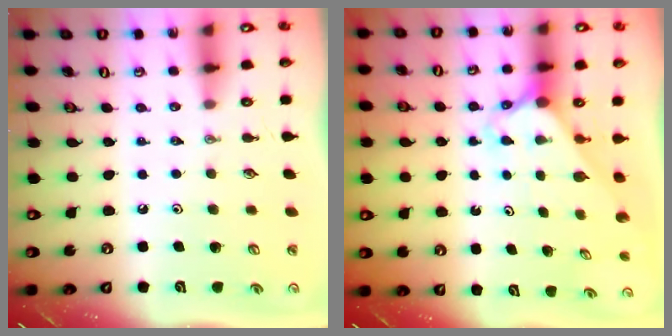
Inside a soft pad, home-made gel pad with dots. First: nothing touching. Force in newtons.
{"total": 2.2, "press": 2.2, "slide": 0.1}